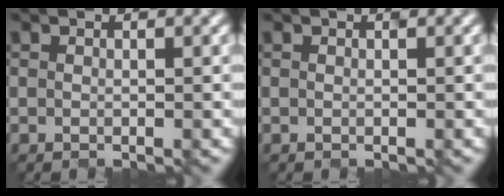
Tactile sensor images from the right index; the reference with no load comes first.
{"total": 0.0}